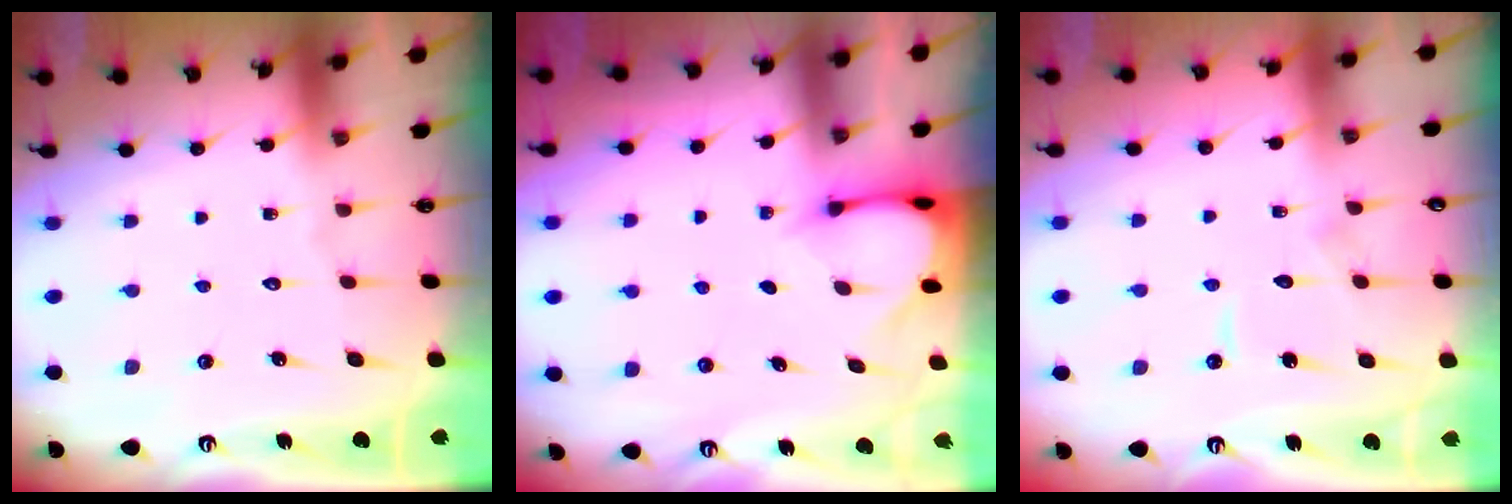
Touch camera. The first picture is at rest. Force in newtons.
{"total": 3.2, "press": 3.2, "slide": 0.2}
{"total": 5.2, "press": 5.2, "slide": 0.5}